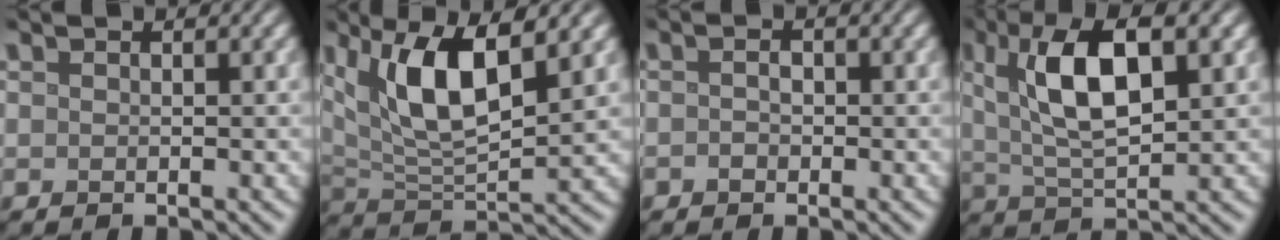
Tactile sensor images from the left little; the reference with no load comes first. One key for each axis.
{"total": 7.5, "fx": 2.9, "fy": 2.6, "fz": 6.4, "tx": -0.126, "ty": -0.003, "tz": 0.056}
{"total": 0.9, "fx": -0.4, "fy": 0.7, "fz": 0.4, "tx": -0.009, "ty": -0.001, "tz": -0.011}
{"total": 8.2, "fx": 2.5, "fy": 3.2, "fz": 7.2, "tx": -0.127, "ty": 0.010, "tz": 0.041}